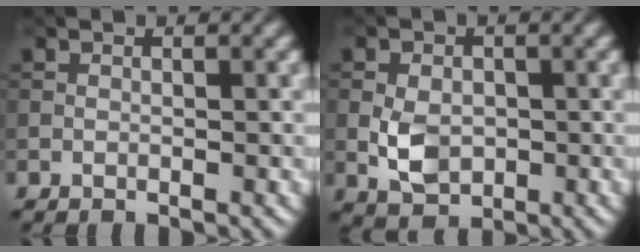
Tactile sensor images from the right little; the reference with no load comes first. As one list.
[{"total": 3.8, "force": [-0.7, 2.7, 2.6], "torque": [-0.051, -0.005, -0.015]}]